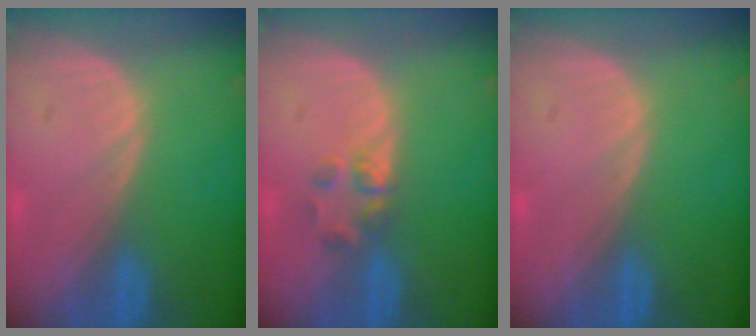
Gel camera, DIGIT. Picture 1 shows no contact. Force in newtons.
{"total": 2.6, "press": 2.4, "slide": 0.9}
{"total": 0.0}